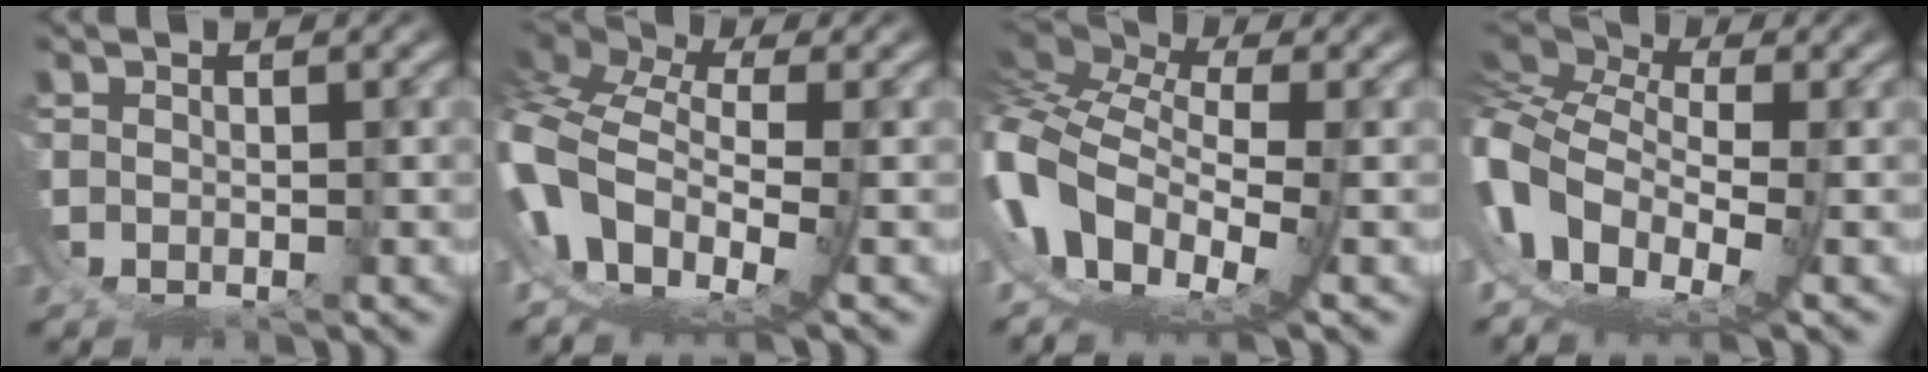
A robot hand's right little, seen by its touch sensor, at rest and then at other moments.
{"total": 6.4, "force": [0.8, 3.8, 5.1], "torque": [-0.131, -0.020, 0.018]}
{"total": 8.3, "force": [0.5, 5.2, 6.5], "torque": [-0.155, -0.019, 0.012]}
{"total": 9.0, "force": [1.3, 6.0, 6.6], "torque": [-0.153, -0.017, 0.020]}